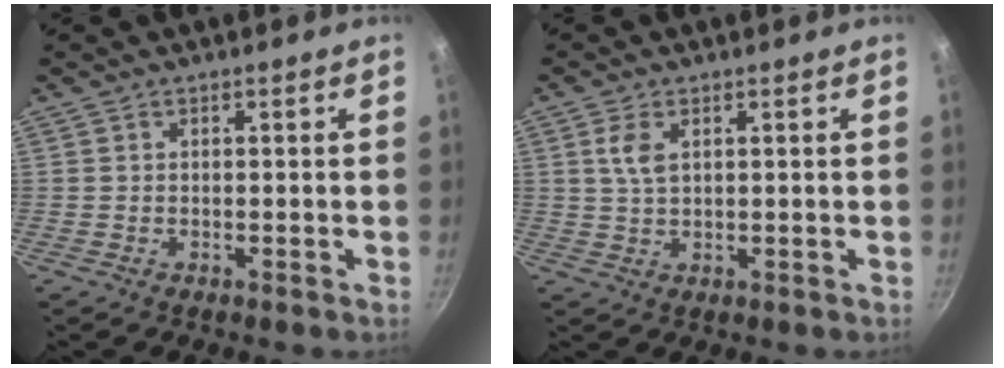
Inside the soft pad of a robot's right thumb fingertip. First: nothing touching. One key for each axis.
{"total": 3.9, "fx": 1.3, "fy": 2.1, "fz": 3.0, "tx": -0.057, "ty": -0.003, "tz": 0.026}